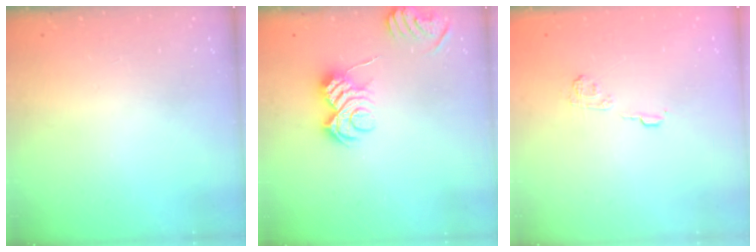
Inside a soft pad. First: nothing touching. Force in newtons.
{"total": 10.3, "press": 10.3, "slide": 0.7}
{"total": 5.2, "press": 4.9, "slide": 1.5}